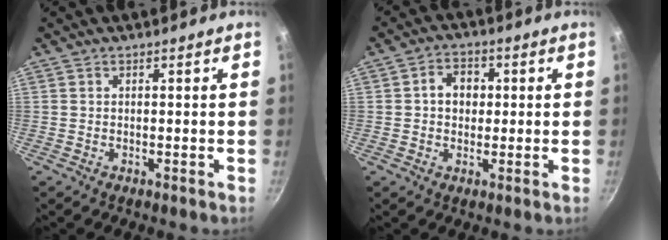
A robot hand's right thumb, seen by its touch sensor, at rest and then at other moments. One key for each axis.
{"total": 5.4, "fx": 0.5, "fy": 4.4, "fz": 3.0, "tx": -0.021, "ty": 0.008, "tz": 0.002}